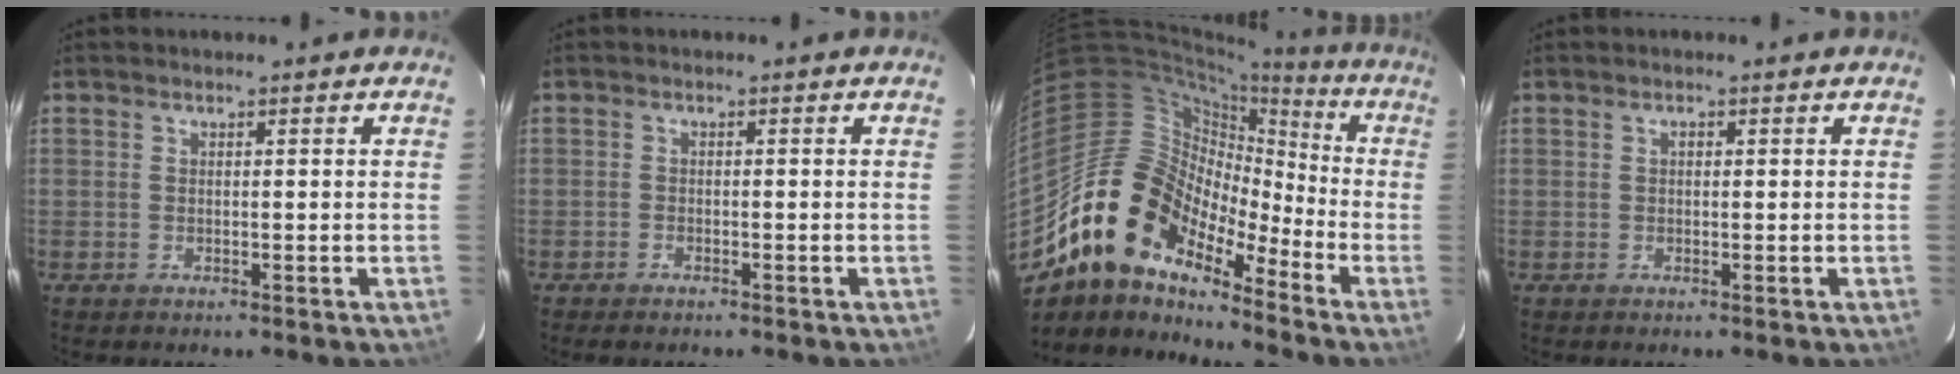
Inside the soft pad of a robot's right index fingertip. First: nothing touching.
{"total": 1.0, "force": [-0.7, 0.4, 0.6], "torque": [-0.018, -0.002, -0.014]}
{"total": 16.0, "force": [-11.1, 8.2, 8.1], "torque": [-0.144, 0.008, -0.219]}
{"total": 0.6, "force": [0.1, 0.5, 0.4], "torque": [-0.005, 0.005, 0.001]}